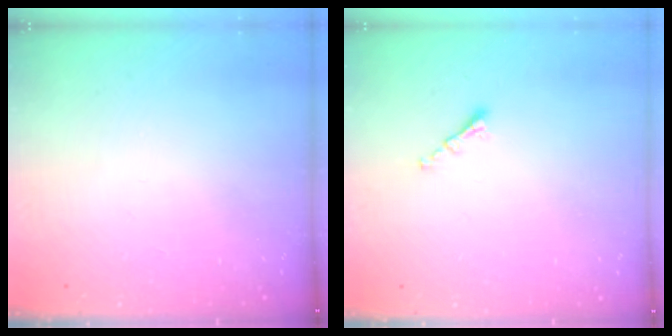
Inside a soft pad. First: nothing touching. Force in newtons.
{"total": 1.3, "press": 1.2, "slide": 0.6}